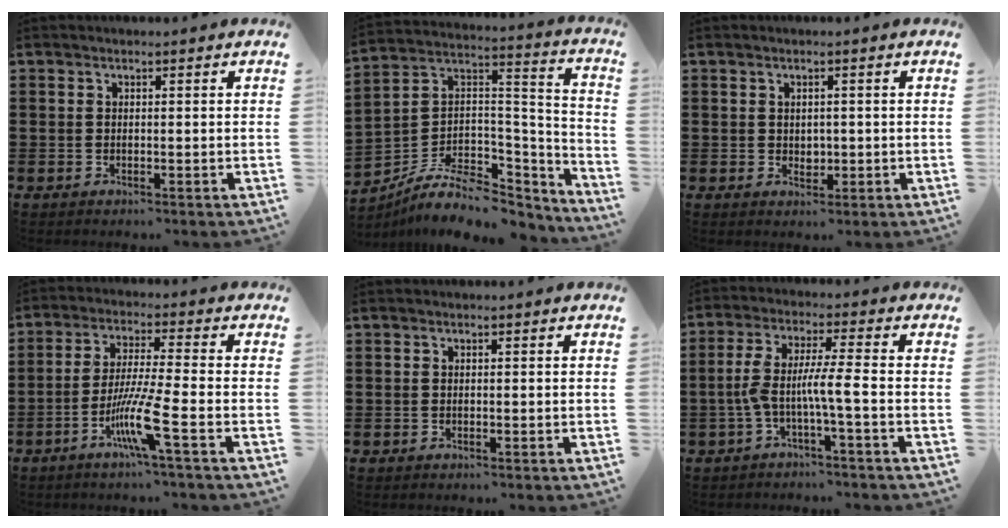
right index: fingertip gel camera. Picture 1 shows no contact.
{"total": 9.5, "force": [-6.2, 4.9, 5.3], "torque": [-0.105, 0.012, -0.115]}
{"total": 1.5, "force": [0.3, 1.2, 0.7], "torque": [-0.010, 0.002, 0.004]}
{"total": 8.6, "force": [-4.0, -0.2, 7.7], "torque": [-0.160, -0.019, -0.079]}
{"total": 0.0}
{"total": 6.4, "force": [-2.0, 0.1, 6.1], "torque": [-0.124, -0.007, -0.043]}